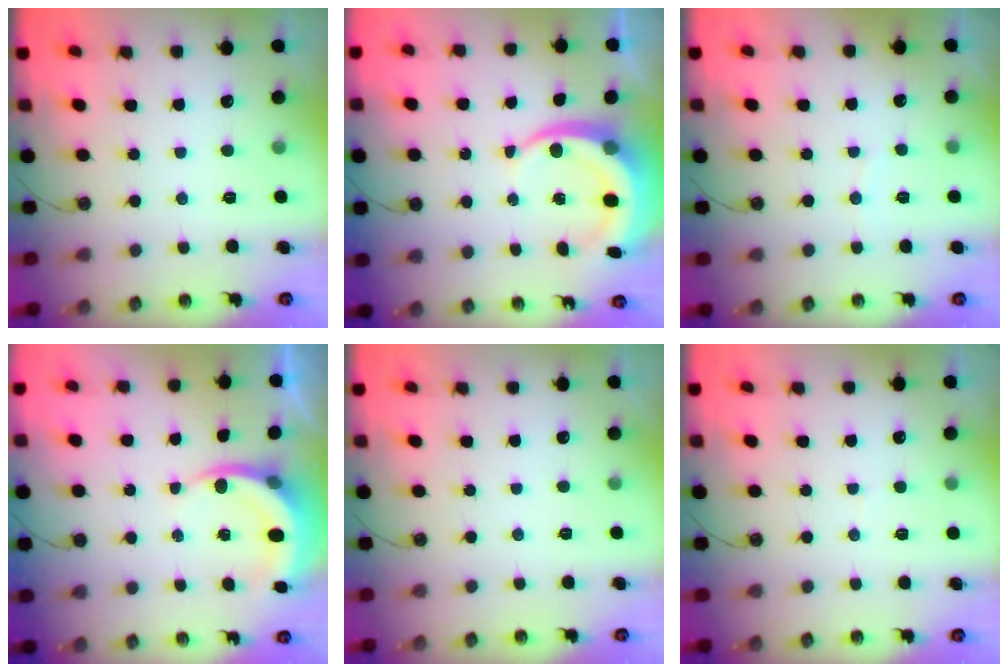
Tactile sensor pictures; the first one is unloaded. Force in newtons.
{"total": 9.2, "press": 9.0, "slide": 1.8}
{"total": 2.4, "press": 2.4, "slide": 0.3}
{"total": 4.5, "press": 4.5, "slide": 0.3}
{"total": 0.0}
{"total": 4.5, "press": 4.5, "slide": 0.4}